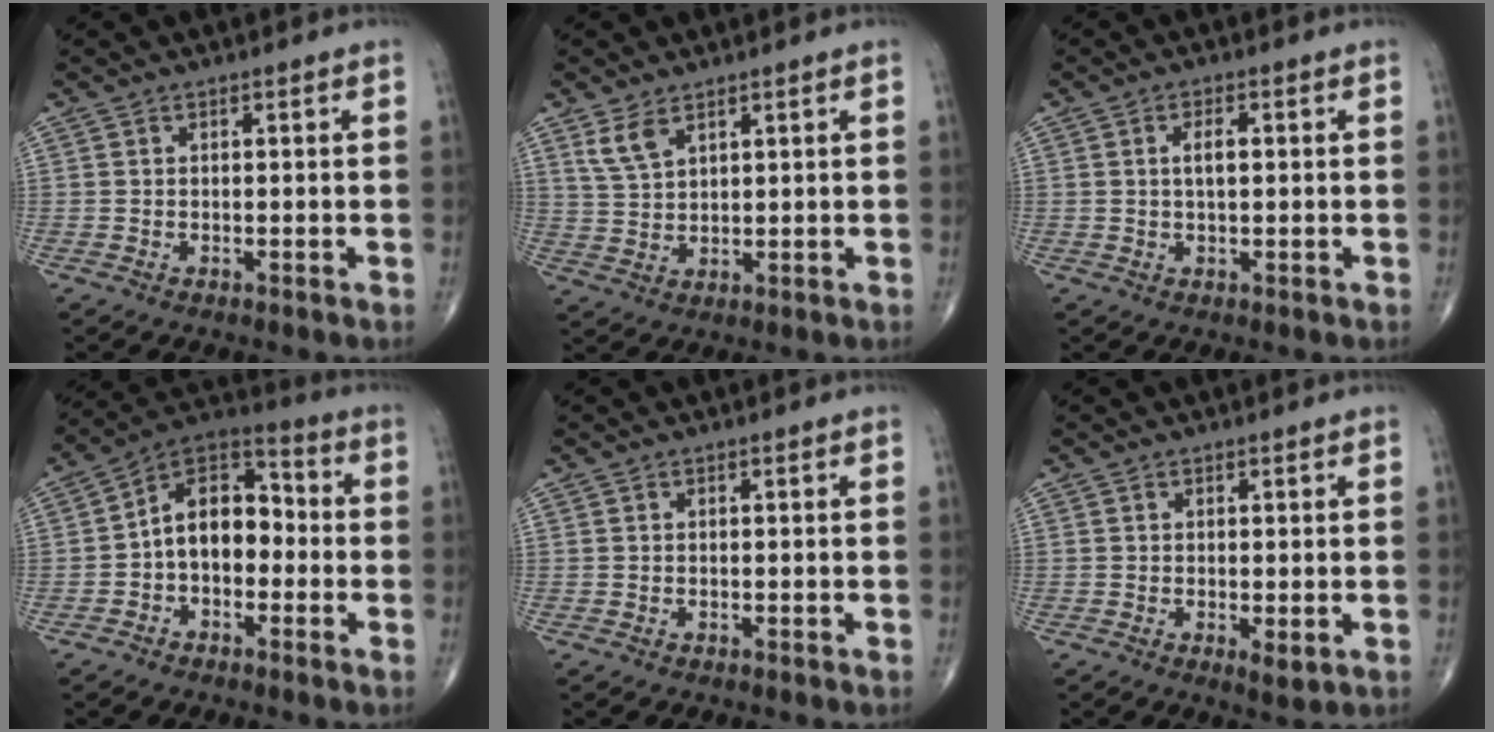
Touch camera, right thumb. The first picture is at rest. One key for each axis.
{"total": 4.6, "fx": 2.9, "fy": 2.2, "fz": 2.8, "tx": -0.054, "ty": -0.011, "tz": 0.067}
{"total": 3.2, "fx": 0.5, "fy": 1.4, "fz": 2.9, "tx": -0.050, "ty": 0.002, "tz": 0.009}
{"total": 12.1, "fx": -1.4, "fy": 8.0, "fz": 8.9, "tx": -0.111, "ty": 0.045, "tz": -0.041}
{"total": 0.0}
{"total": 2.3, "fx": -0.3, "fy": 0.8, "fz": 2.1, "tx": -0.032, "ty": -0.008, "tz": -0.003}